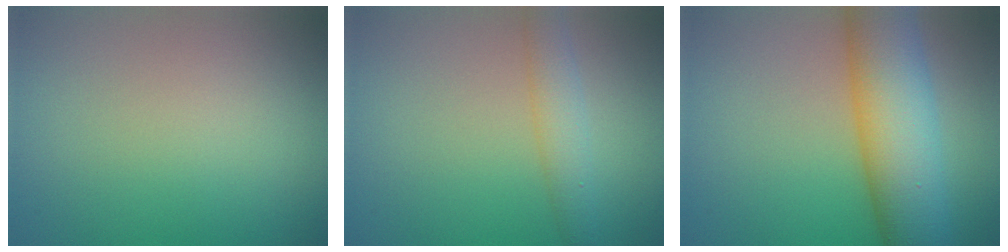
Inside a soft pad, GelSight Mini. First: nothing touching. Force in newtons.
{"total": 2.8, "press": 2.8, "slide": 0.1}
{"total": 10.5, "press": 10.5, "slide": 0.2}